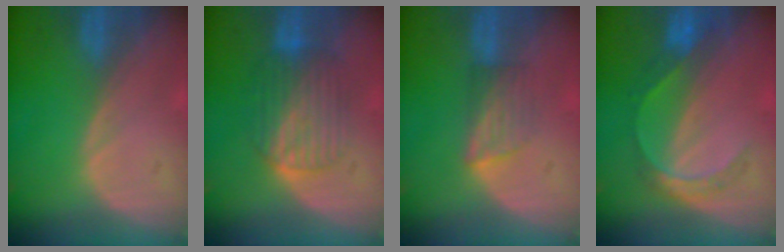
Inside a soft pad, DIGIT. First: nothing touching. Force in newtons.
{"total": 6.7, "press": 6.6, "slide": 0.6}
{"total": 3.7, "press": 3.5, "slide": 1.3}
{"total": 5.4, "press": 5.0, "slide": 2.1}